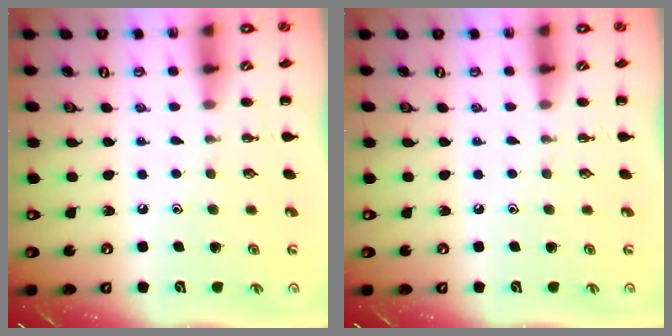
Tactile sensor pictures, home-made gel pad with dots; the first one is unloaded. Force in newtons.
{"total": 0.0}